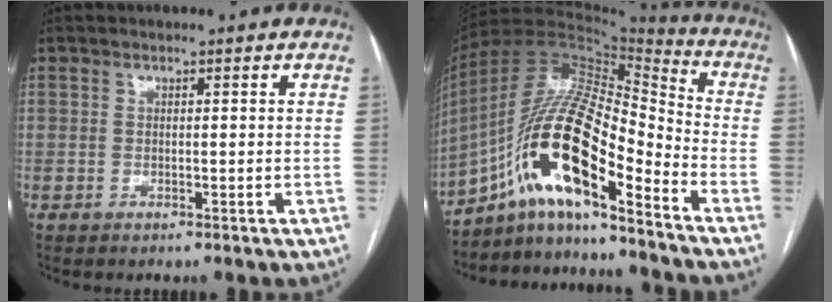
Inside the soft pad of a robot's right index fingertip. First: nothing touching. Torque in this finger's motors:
{"motor_torque": [1.05, -0.91, 0.27, 0.03]}